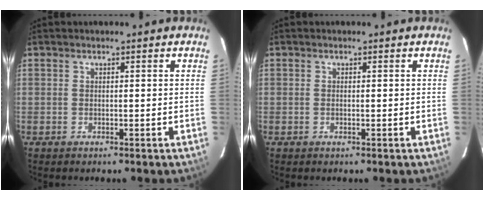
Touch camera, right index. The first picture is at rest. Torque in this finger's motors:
{"motor_torque": [0.11, 0.02, -0.03, 0.01]}